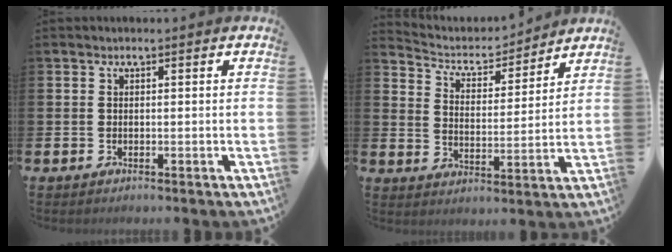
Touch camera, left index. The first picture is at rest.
{"total": 4.9, "force": [4.5, 1.7, 0.6], "torque": [-0.044, -0.033, 0.073]}